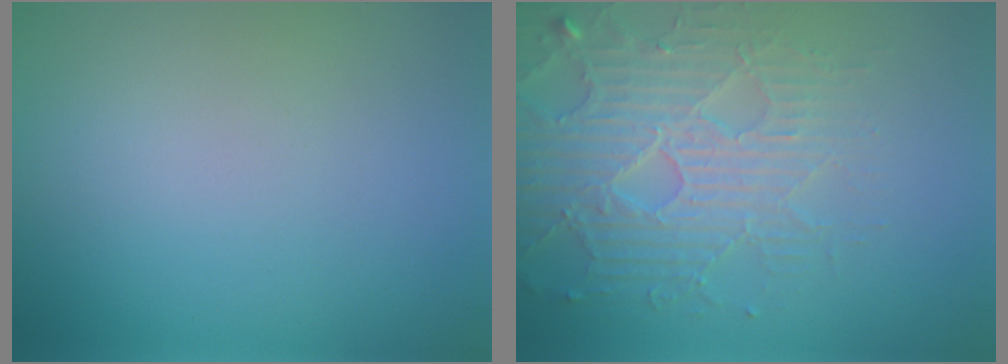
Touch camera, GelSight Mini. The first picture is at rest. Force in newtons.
{"total": 5.3, "press": 4.9, "slide": 2.2}